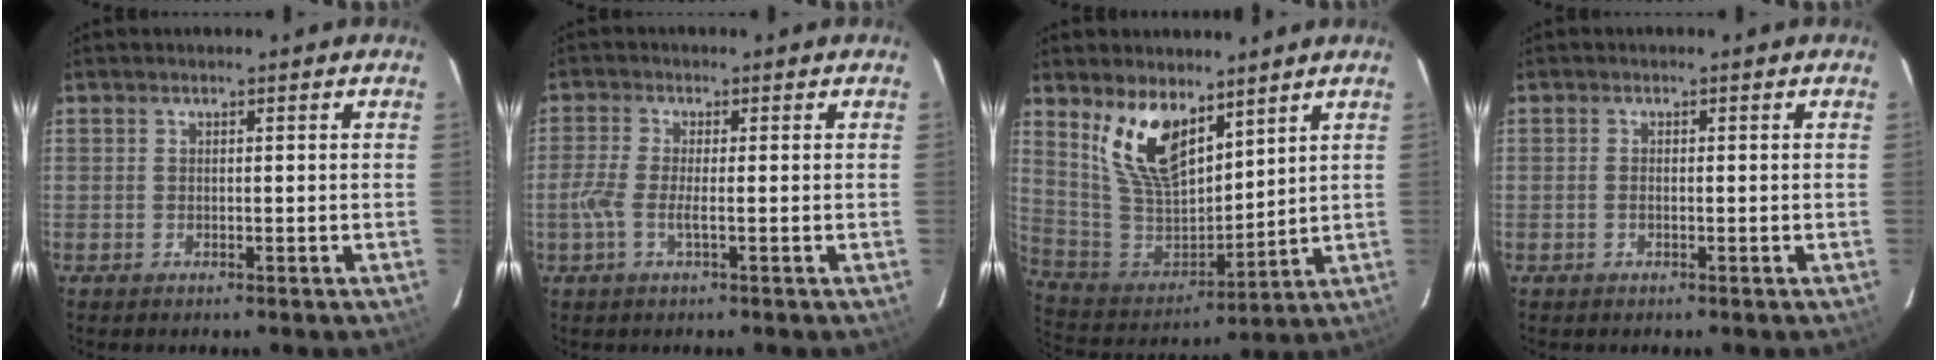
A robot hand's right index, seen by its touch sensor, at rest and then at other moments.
{"total": 4.1, "force": [-1.3, 0.7, 3.9], "torque": [-0.088, -0.002, -0.028]}
{"total": 15.0, "force": [9.1, 7.0, 9.5], "torque": [-0.185, 0.000, 0.194]}
{"total": 0.9, "force": [-0.3, 0.5, 0.7], "torque": [-0.014, 0.001, -0.007]}